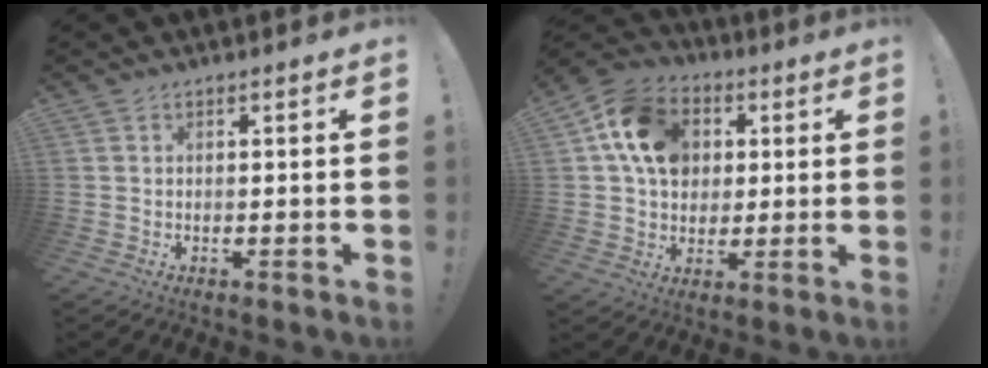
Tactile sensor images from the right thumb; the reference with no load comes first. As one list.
[{"total": 15.5, "force": [4.1, 12.4, 8.3], "torque": [-0.143, 0.006, 0.088]}]